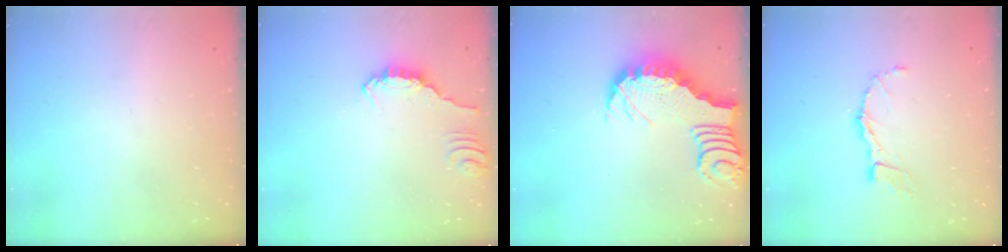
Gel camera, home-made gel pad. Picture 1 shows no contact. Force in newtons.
{"total": 1.4, "press": 1.4, "slide": 0.3}
{"total": 3.5, "press": 3.4, "slide": 0.5}
{"total": 5.3, "press": 5.3, "slide": 0.3}